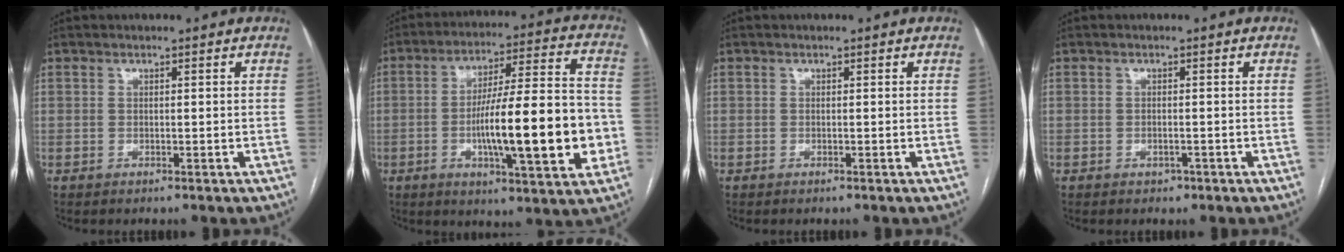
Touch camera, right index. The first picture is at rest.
{"total": 19.3, "force": [-3.7, 2.9, 18.7], "torque": [-0.281, 0.014, -0.050]}
{"total": 0.0}
{"total": 1.1, "force": [-0.7, 0.7, 0.5], "torque": [-0.010, 0.001, -0.006]}